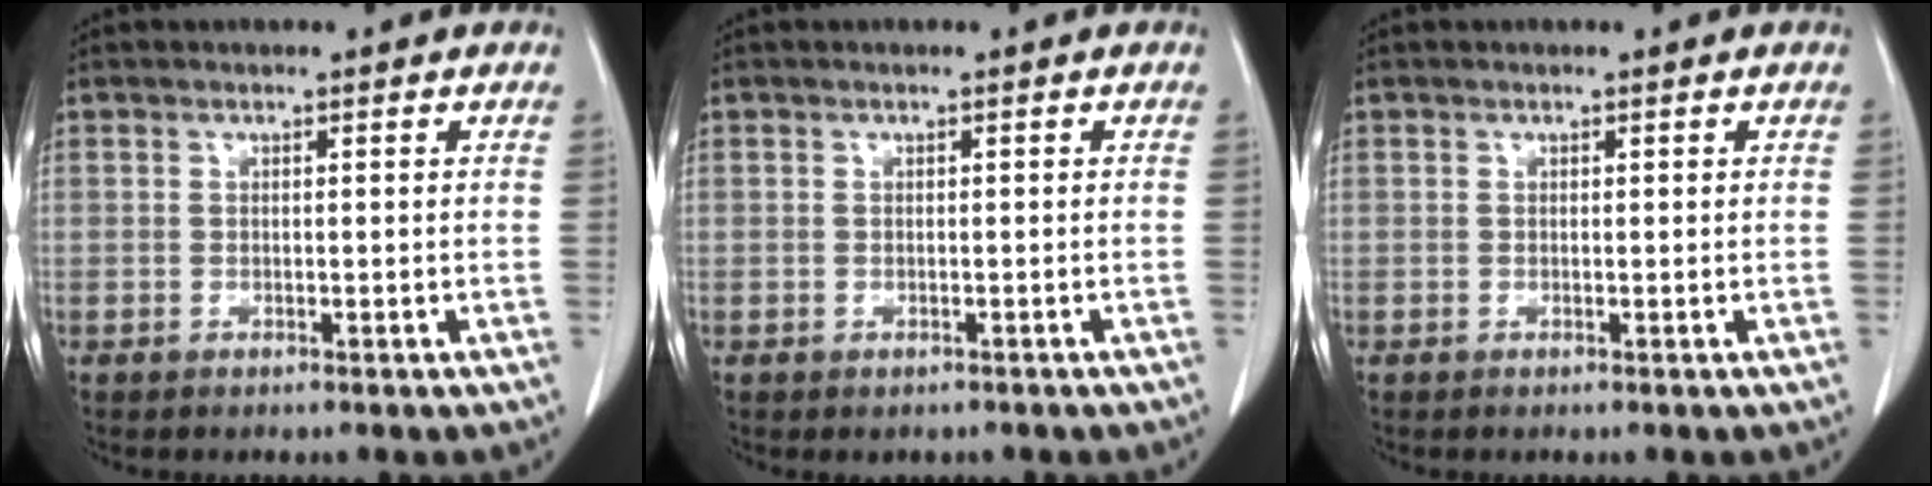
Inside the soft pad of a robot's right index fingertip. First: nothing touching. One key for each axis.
{"total": 1.0, "fx": -0.6, "fy": 0.7, "fz": 0.1, "tx": -0.007, "ty": 0.002, "tz": -0.004}
{"total": 0.0}